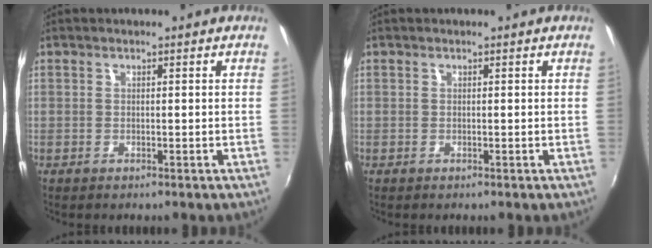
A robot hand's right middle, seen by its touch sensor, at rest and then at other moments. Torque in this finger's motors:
{"motor_torque": [-0.01, 0.00, 0.00, 0.01]}